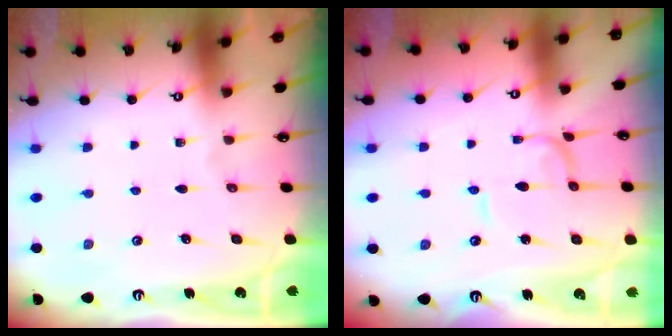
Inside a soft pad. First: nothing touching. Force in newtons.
{"total": 1.3, "press": 1.3, "slide": 0.1}